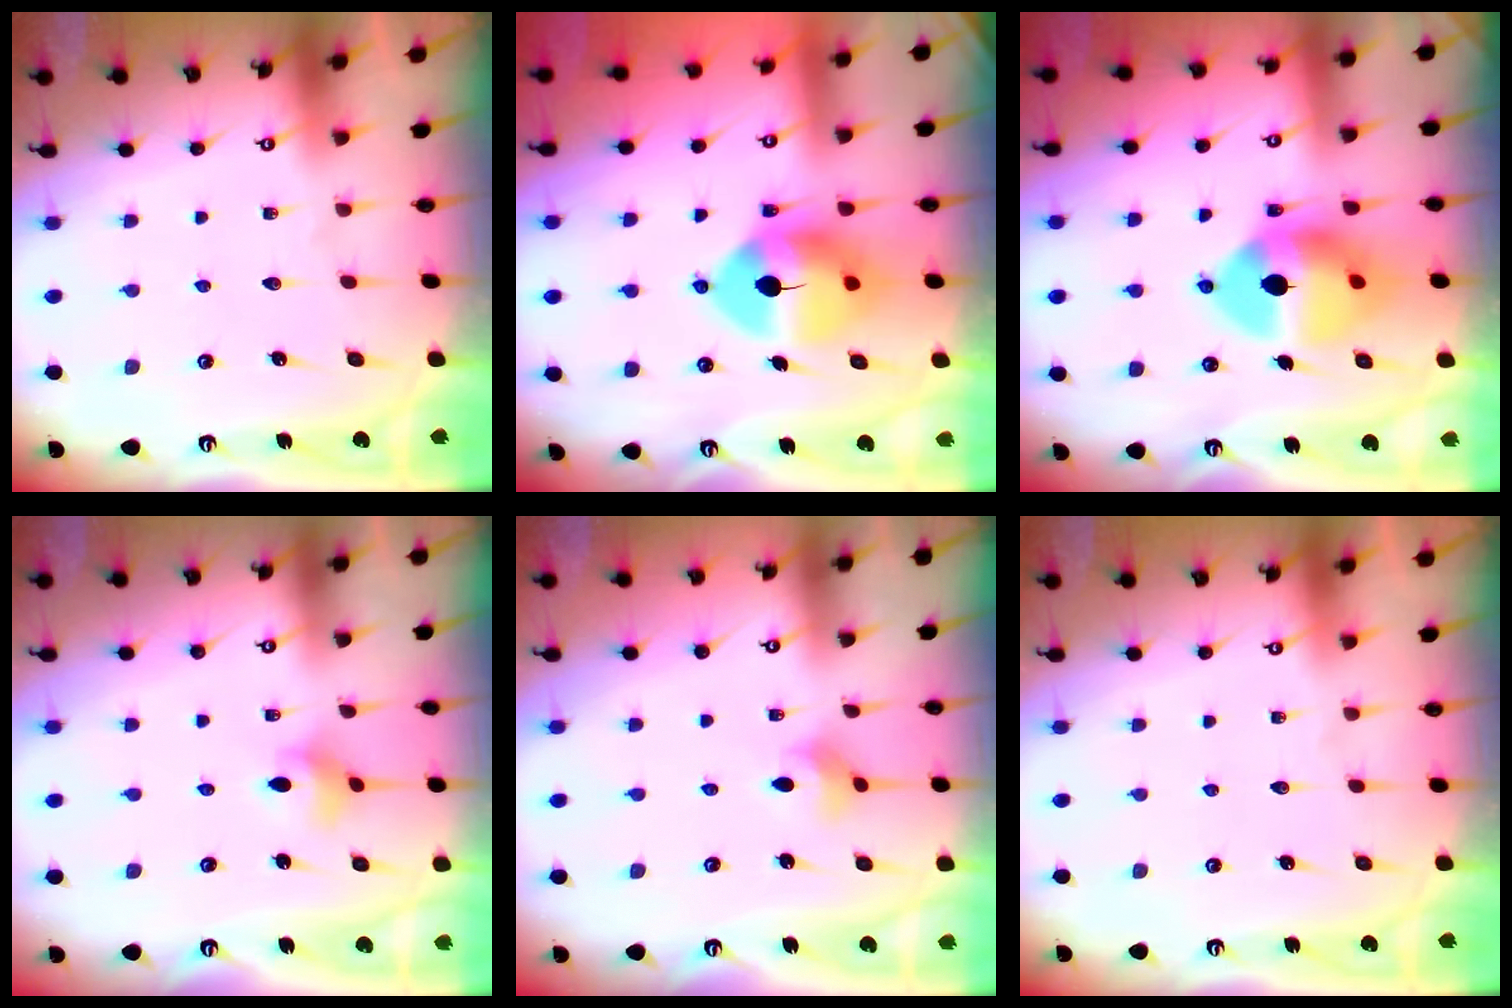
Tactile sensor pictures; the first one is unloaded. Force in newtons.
{"total": 11.4, "press": 11.2, "slide": 1.8}
{"total": 14.1, "press": 14.0, "slide": 1.9}
{"total": 4.2, "press": 4.1, "slide": 0.6}
{"total": 3.9, "press": 3.8, "slide": 0.8}
{"total": 0.0}